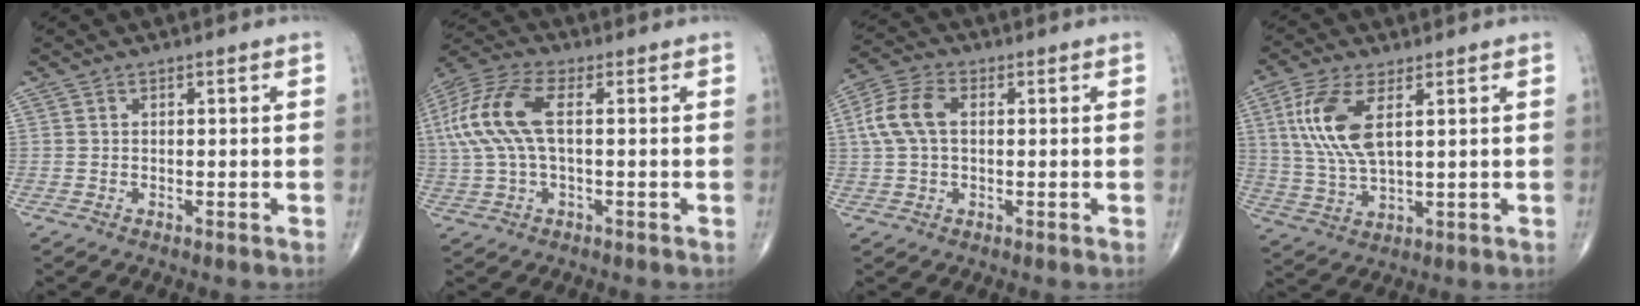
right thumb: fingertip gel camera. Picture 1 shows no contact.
{"total": 13.5, "force": [1.7, 6.0, 11.9], "torque": [-0.290, 0.029, 0.031]}
{"total": 8.2, "force": [1.2, 5.0, 6.4], "torque": [-0.144, 0.023, 0.021]}
{"total": 11.5, "force": [3.5, 4.7, 9.9], "torque": [-0.224, -0.007, 0.075]}